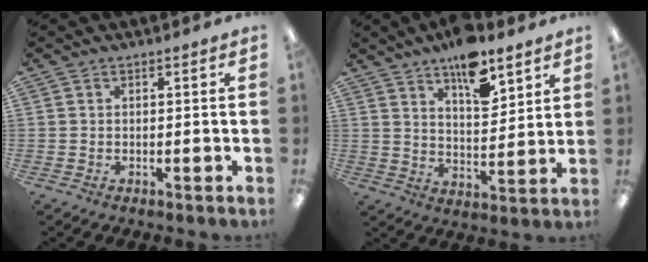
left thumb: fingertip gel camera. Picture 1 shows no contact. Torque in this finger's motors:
{"motor_torque": [1.82, 1.04, 1.31, -0.89, 0.11]}